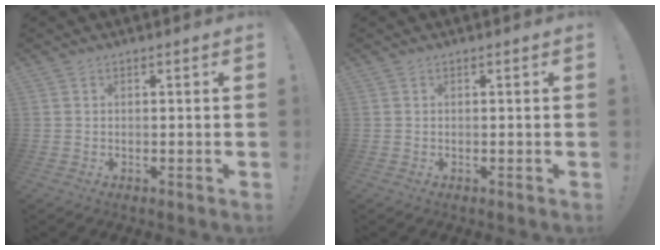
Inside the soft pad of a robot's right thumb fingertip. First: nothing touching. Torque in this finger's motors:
{"motor_torque": [-0.03, 0.03, -0.03, 0.03, 0.10]}